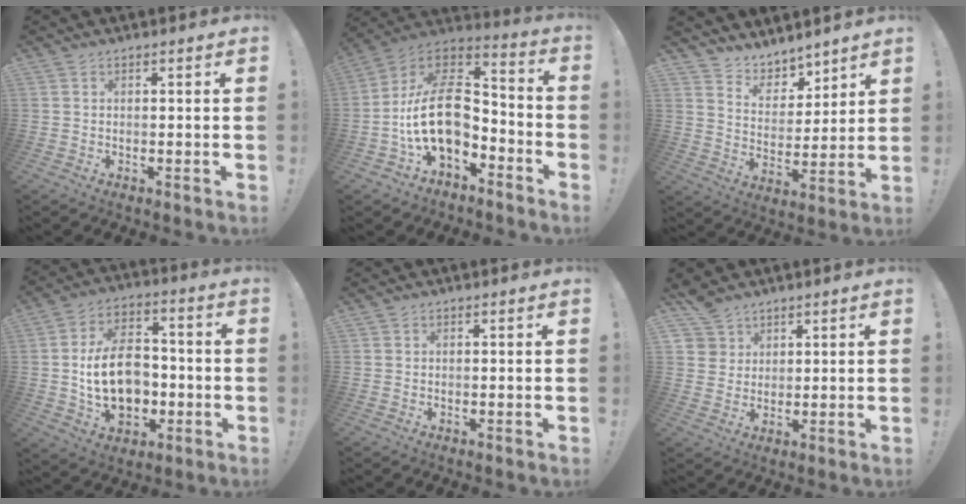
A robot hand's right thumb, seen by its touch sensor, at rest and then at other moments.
{"total": 19.7, "force": [-3.2, 12.8, 14.6], "torque": [-0.265, 0.023, -0.043]}
{"total": 7.1, "force": [6.2, 3.4, 0.5], "torque": [-0.017, -0.066, 0.118]}
{"total": 18.5, "force": [-2.0, 13.1, 12.9], "torque": [-0.221, 0.012, -0.030]}
{"total": 0.0}
{"total": 5.8, "force": [3.9, 4.1, 0.8], "torque": [-0.019, -0.025, 0.079]}